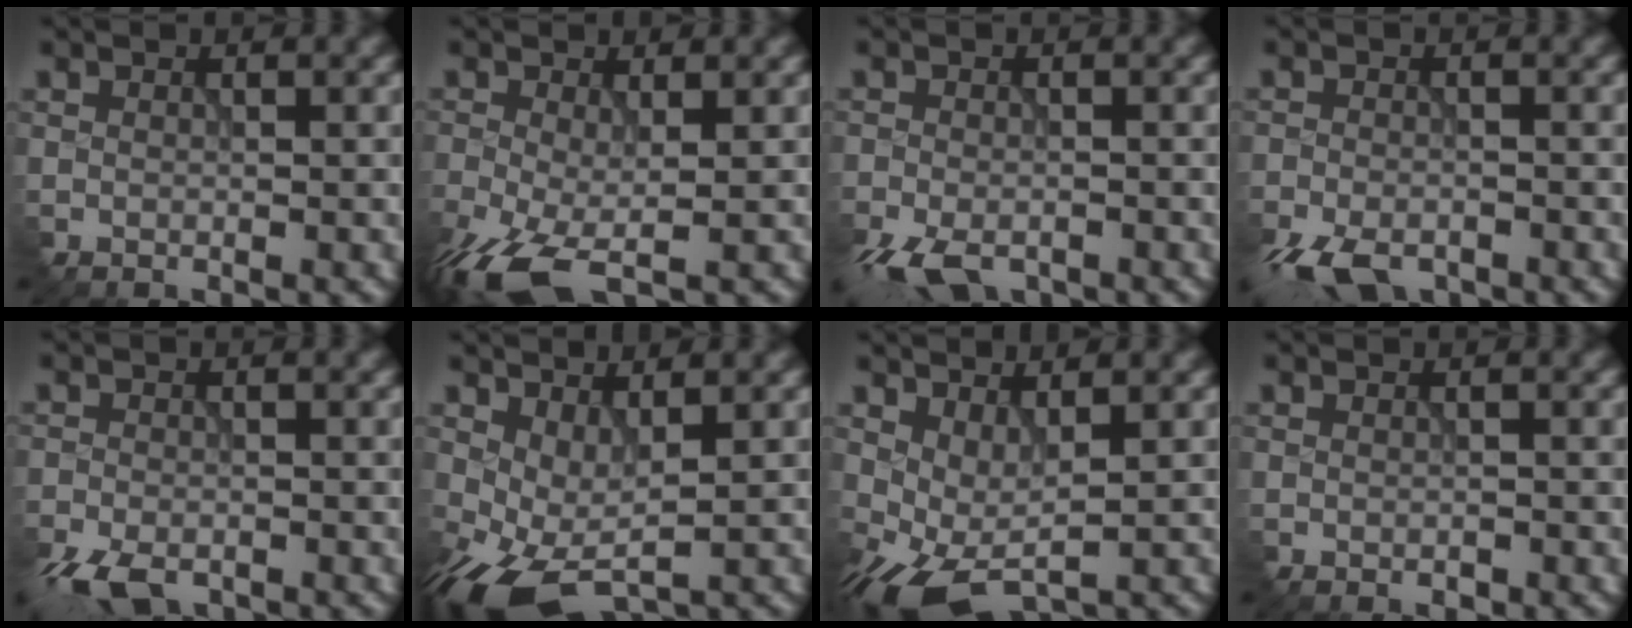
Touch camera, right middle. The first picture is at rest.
{"total": 6.1, "force": [-3.3, 2.3, 4.6], "torque": [-0.114, -0.022, -0.065]}
{"total": 5.2, "force": [-3.7, 2.2, 3.0], "torque": [-0.057, -0.017, -0.071]}
{"total": 5.6, "force": [-4.2, 2.3, 2.9], "torque": [-0.055, -0.020, -0.083]}
{"total": 4.7, "force": [-3.4, 2.0, 2.7], "torque": [-0.053, -0.016, -0.069]}
{"total": 5.4, "force": [-1.0, 2.6, 4.6], "torque": [-0.108, -0.002, -0.018]}
{"total": 4.5, "force": [-0.5, 2.1, 3.9], "torque": [-0.090, -0.001, -0.005]}
{"total": 0.7, "force": [-0.5, 0.3, 0.3], "torque": [-0.008, -0.002, -0.007]}